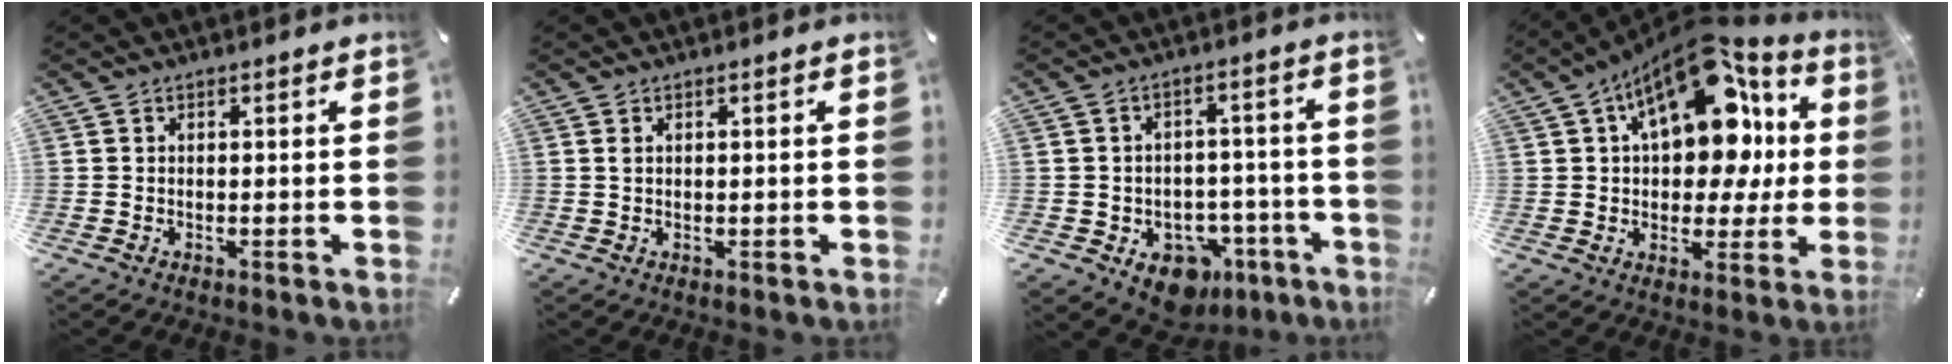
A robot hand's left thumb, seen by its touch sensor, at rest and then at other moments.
{"total": 0.7, "force": [0.2, 0.4, 0.6], "torque": [-0.012, 0.002, 0.002]}
{"total": 9.3, "force": [-4.8, 7.1, 3.7], "torque": [-0.031, 0.029, -0.071]}
{"total": 19.6, "force": [6.8, 11.7, 14.1], "torque": [-0.208, -0.040, 0.114]}